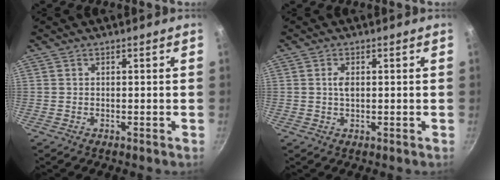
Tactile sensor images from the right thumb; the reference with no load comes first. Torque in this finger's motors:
{"motor_torque": [0.52, 0.48, 0.31, -0.04, 0.07]}